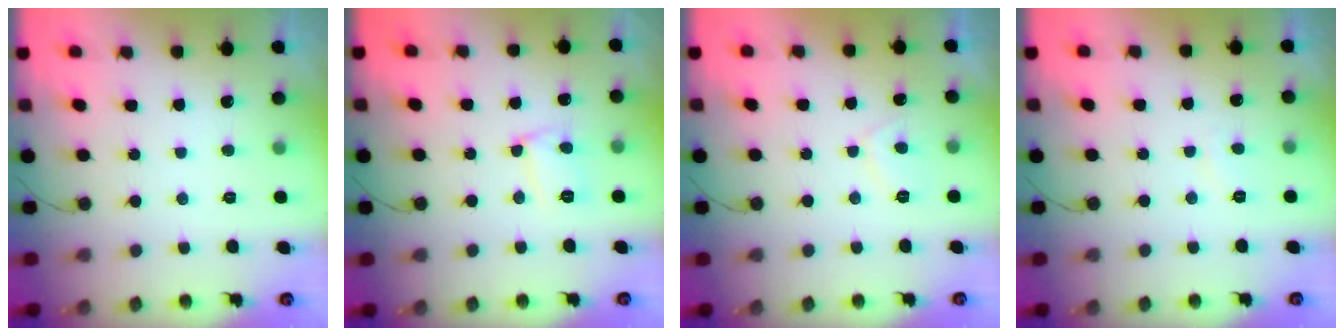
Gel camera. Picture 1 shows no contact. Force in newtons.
{"total": 8.7, "press": 8.7, "slide": 0.6}
{"total": 2.8, "press": 2.7, "slide": 0.6}
{"total": 1.3, "press": 1.2, "slide": 0.5}